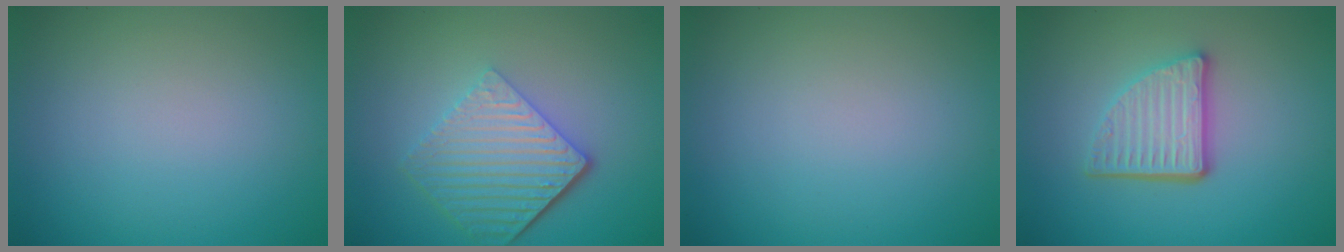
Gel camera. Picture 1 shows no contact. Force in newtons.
{"total": 5.8, "press": 4.2, "slide": 4.0}
{"total": 0.0}
{"total": 4.5, "press": 3.4, "slide": 3.0}